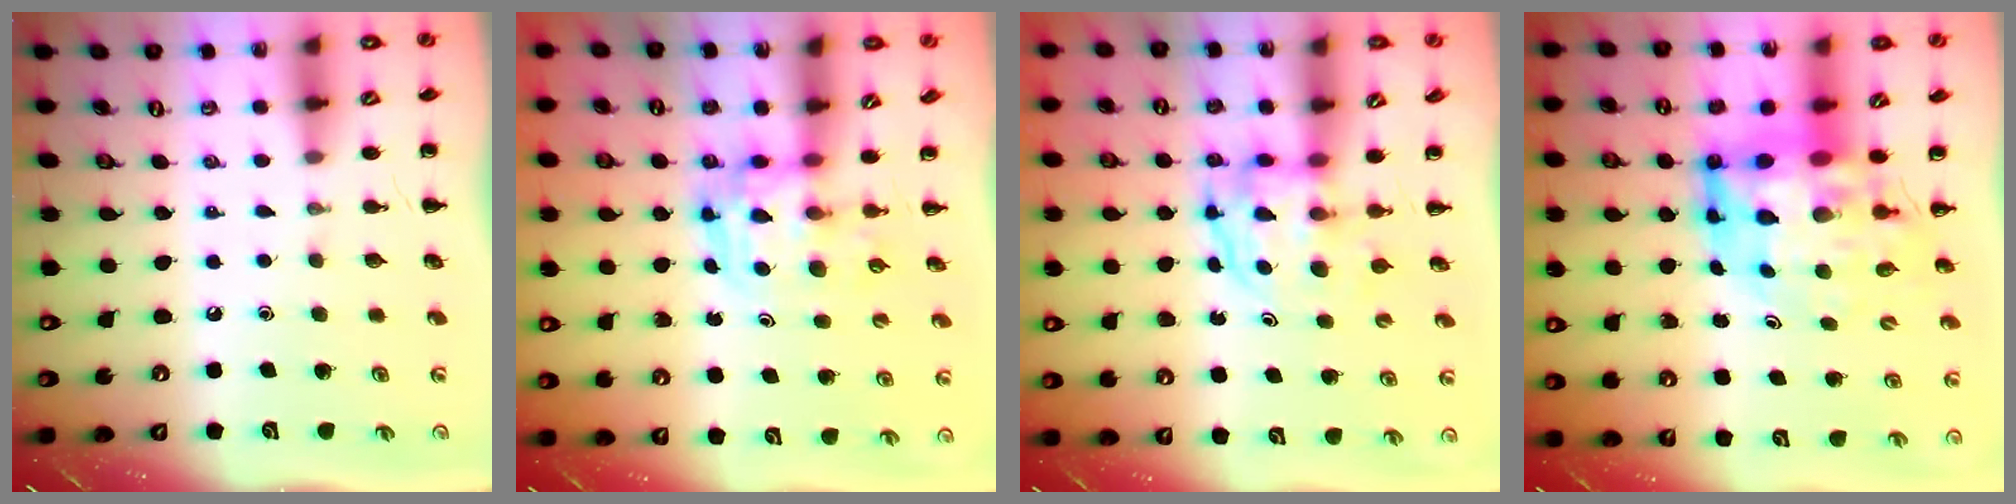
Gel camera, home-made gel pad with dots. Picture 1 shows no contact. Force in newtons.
{"total": 3.4, "press": 3.3, "slide": 0.6}
{"total": 3.9, "press": 3.8, "slide": 0.3}
{"total": 11.0, "press": 10.4, "slide": 3.6}